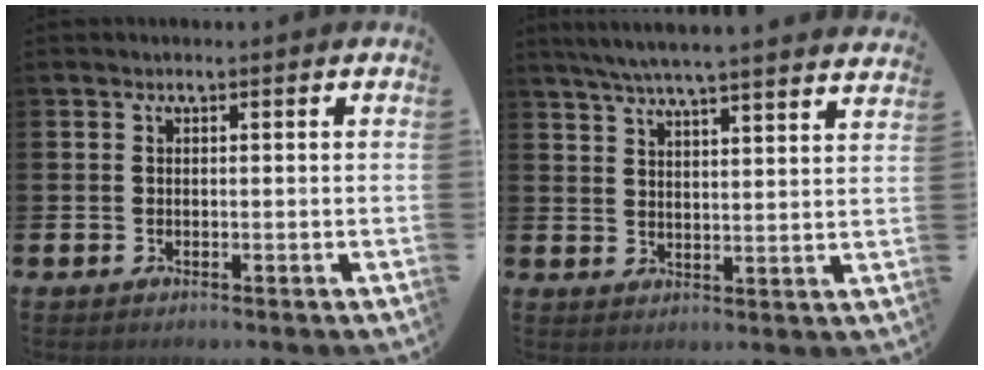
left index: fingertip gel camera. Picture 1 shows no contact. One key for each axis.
{"total": 6.3, "fx": 6.0, "fy": -0.2, "fz": 1.8, "tx": -0.052, "ty": -0.032, "tz": 0.106}